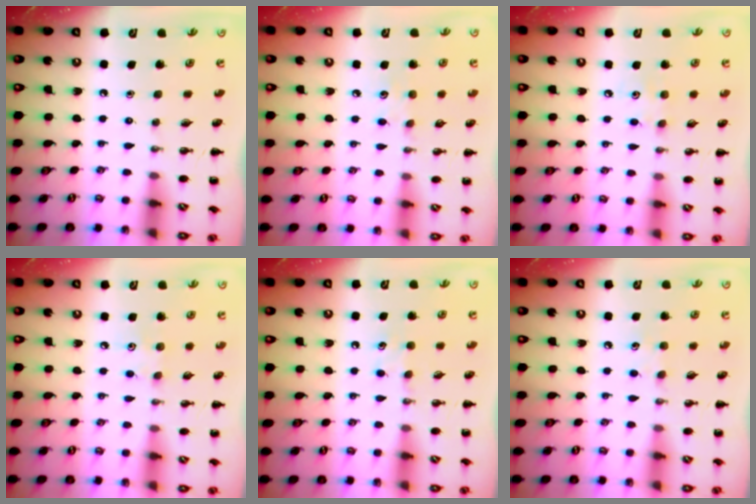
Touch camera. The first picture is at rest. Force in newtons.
{"total": 5.5, "press": 5.2, "slide": 1.6}
{"total": 5.3, "press": 5.2, "slide": 1.1}
{"total": 6.2, "press": 6.1, "slide": 1.3}
{"total": 4.7, "press": 4.5, "slide": 1.5}
{"total": 5.0, "press": 4.8, "slide": 1.5}